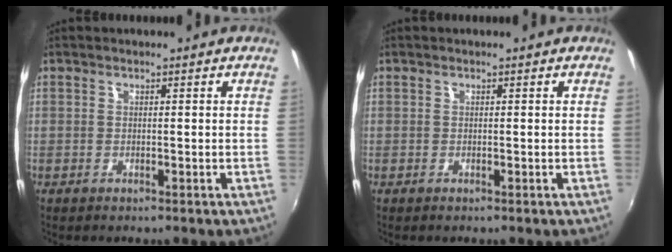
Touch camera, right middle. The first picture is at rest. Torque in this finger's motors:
{"motor_torque": [-0.10, 0.01, -0.01, 0.00]}